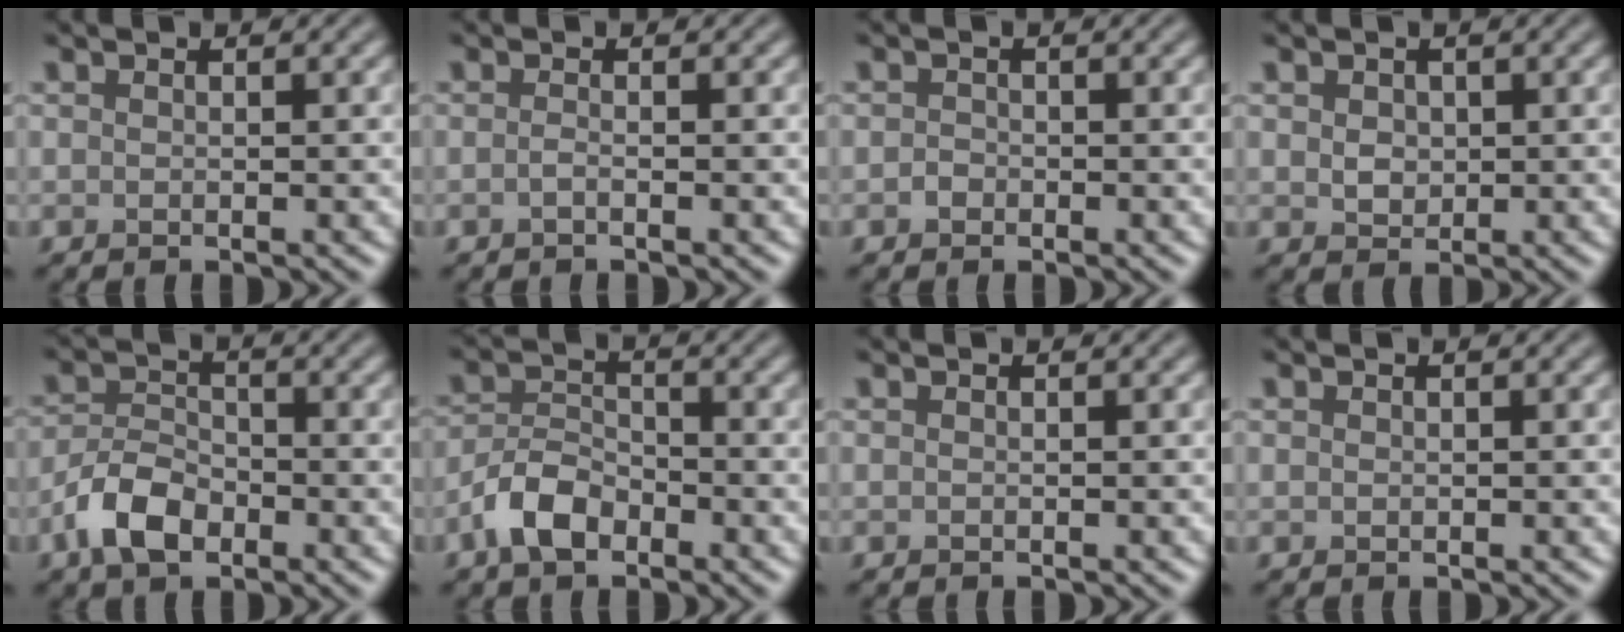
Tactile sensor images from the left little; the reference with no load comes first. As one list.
[{"total": 0.8, "force": [-0.4, 0.2, 0.6], "torque": [-0.013, -0.002, -0.010]}, {"total": 0.8, "force": [-0.4, 0.6, 0.2], "torque": [-0.003, -0.002, -0.009]}, {"total": 1.7, "force": [0.5, 1.4, 0.9], "torque": [-0.018, -0.001, 0.010]}, {"total": 4.4, "force": [-2.4, 2.4, 2.7], "torque": [-0.049, 0.003, -0.053]}, {"total": 3.9, "force": [-2.3, 2.1, 2.3], "torque": [-0.042, 0.006, -0.053]}, {"total": 0.0}, {"total": 0.0}]